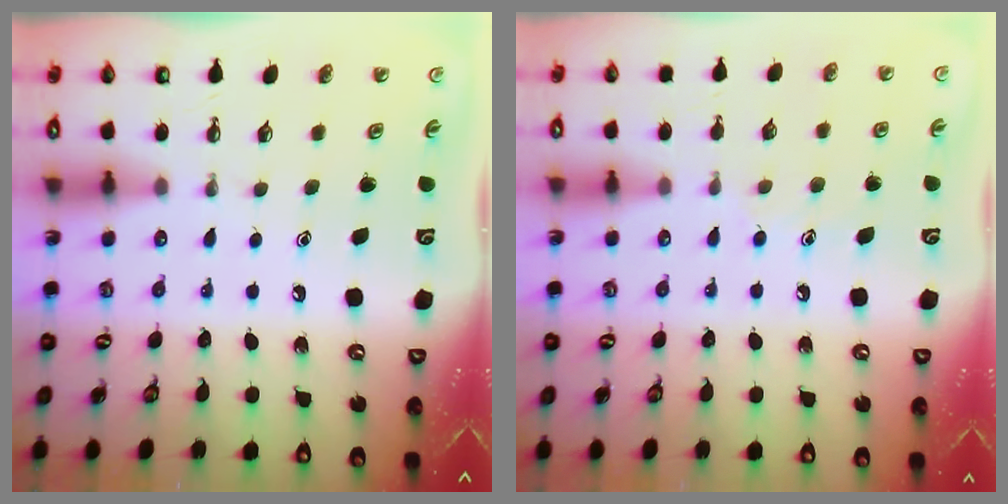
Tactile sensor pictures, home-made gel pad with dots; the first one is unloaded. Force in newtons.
{"total": 8.7, "press": 8.7, "slide": 0.8}